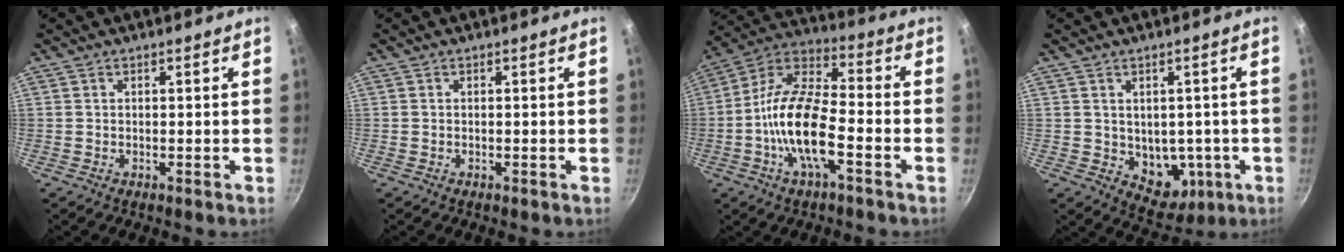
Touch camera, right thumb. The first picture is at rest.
{"total": 0.0}
{"total": 15.6, "force": [-4.8, 6.0, 13.6], "torque": [-0.252, 0.039, -0.110]}
{"total": 8.6, "force": [-1.0, 6.5, 5.5], "torque": [-0.038, -0.007, 0.005]}